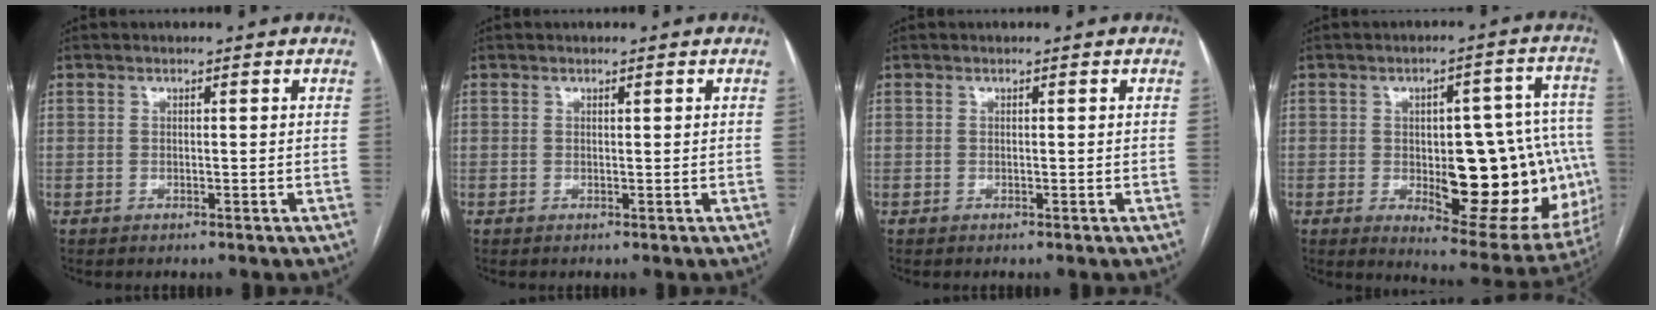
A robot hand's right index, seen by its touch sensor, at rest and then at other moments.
{"total": 0.0}
{"total": 0.0}
{"total": 22.9, "force": [-3.4, 8.3, 21.1], "torque": [-0.189, 0.027, -0.015]}